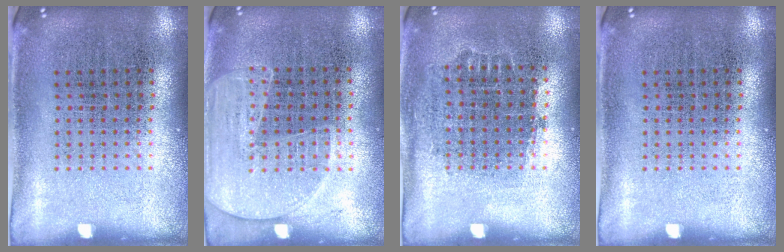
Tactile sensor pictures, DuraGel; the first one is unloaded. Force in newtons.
{"total": 1.6, "press": 1.4, "slide": 0.8}
{"total": 0.7, "press": 0.6, "slide": 0.3}
{"total": 0.0}